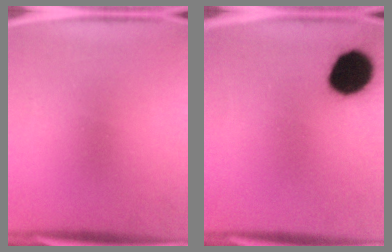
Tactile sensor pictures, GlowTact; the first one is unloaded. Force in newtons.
{"total": 13.2}